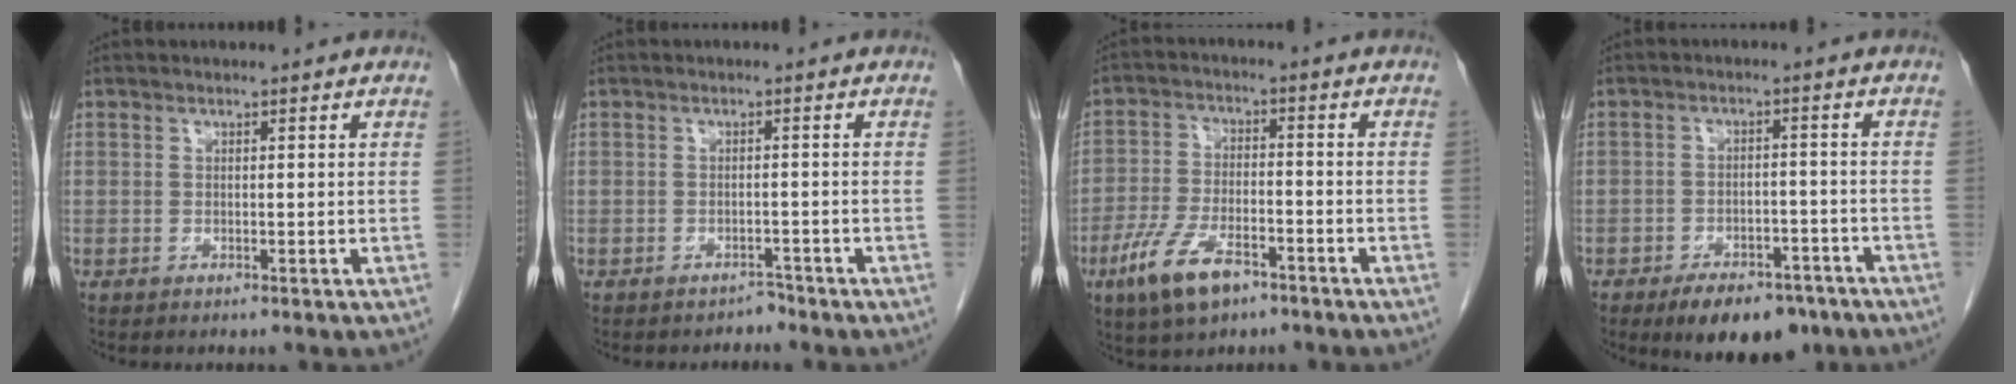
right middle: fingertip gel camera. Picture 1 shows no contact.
{"total": 1.3, "force": [-1.2, 0.3, -0.2], "torque": [0.003, -0.004, -0.019]}
{"total": 9.3, "force": [-5.6, 3.5, 6.5], "torque": [-0.145, -0.007, -0.100]}
{"total": 9.9, "force": [-7.2, 4.5, 5.1], "torque": [-0.067, 0.001, -0.107]}